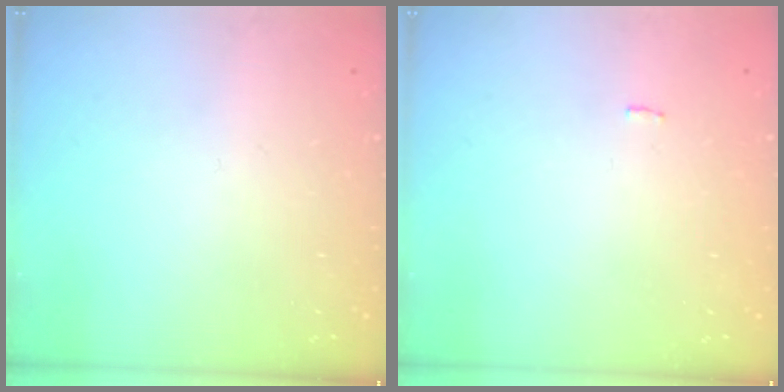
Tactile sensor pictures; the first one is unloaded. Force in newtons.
{"total": 2.3, "press": 2.3, "slide": 0.1}